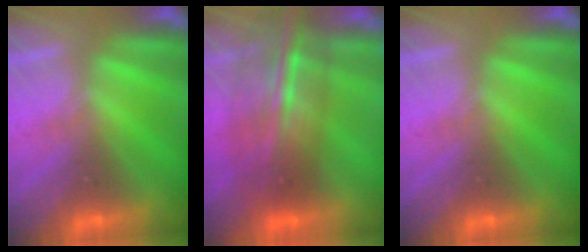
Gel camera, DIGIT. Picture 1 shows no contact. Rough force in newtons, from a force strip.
{"total": 6.3}
{"total": 0.0}